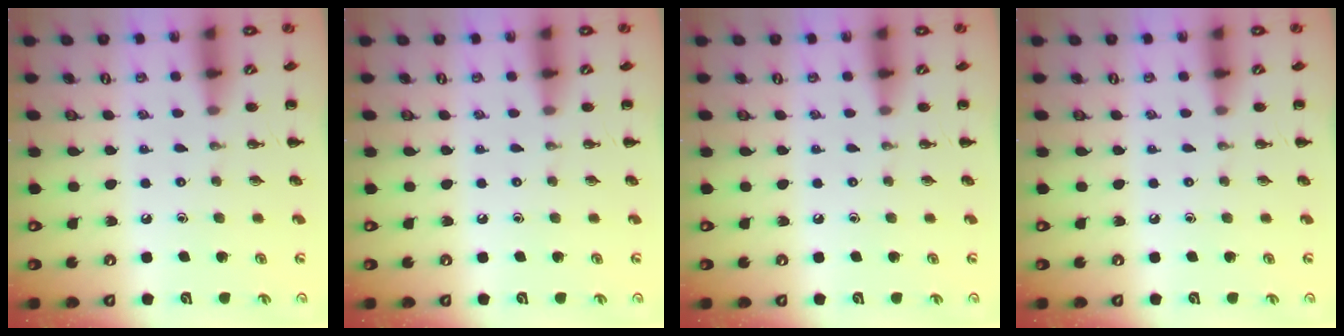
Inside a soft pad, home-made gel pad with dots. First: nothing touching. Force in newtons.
{"total": 0.0}
{"total": 0.0}
{"total": 0.0}